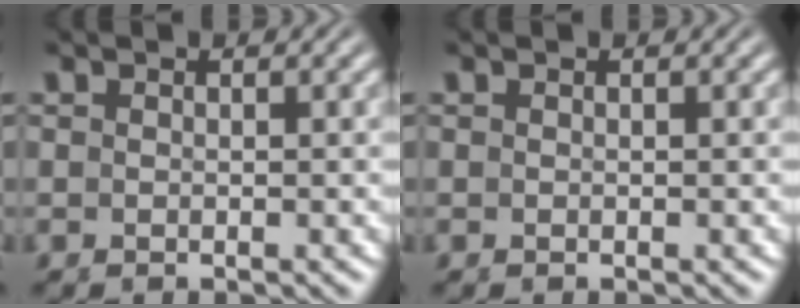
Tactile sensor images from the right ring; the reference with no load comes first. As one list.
[{"total": 0.0}]